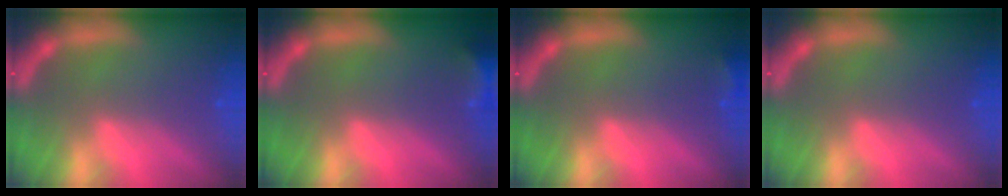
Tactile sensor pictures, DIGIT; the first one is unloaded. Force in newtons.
{"total": 3.9}
{"total": 1.4}
{"total": 0.0}